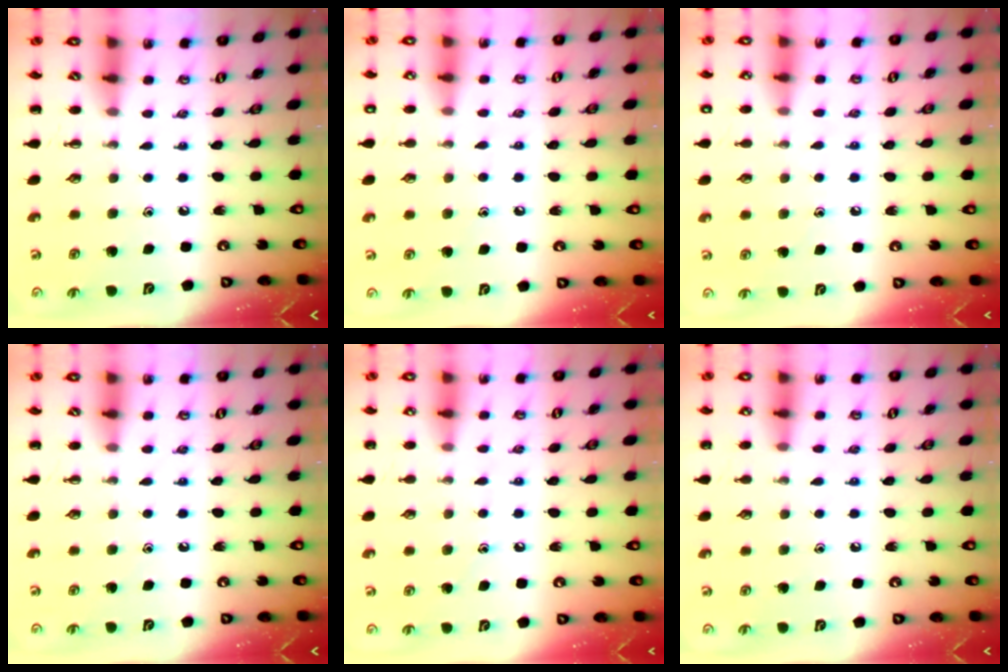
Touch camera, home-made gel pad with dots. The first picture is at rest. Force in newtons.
{"total": 6.6, "press": 6.4, "slide": 1.6}
{"total": 7.9, "press": 7.5, "slide": 2.5}
{"total": 7.5, "press": 7.3, "slide": 1.4}
{"total": 8.6, "press": 8.3, "slide": 1.9}
{"total": 6.5, "press": 6.1, "slide": 2.1}